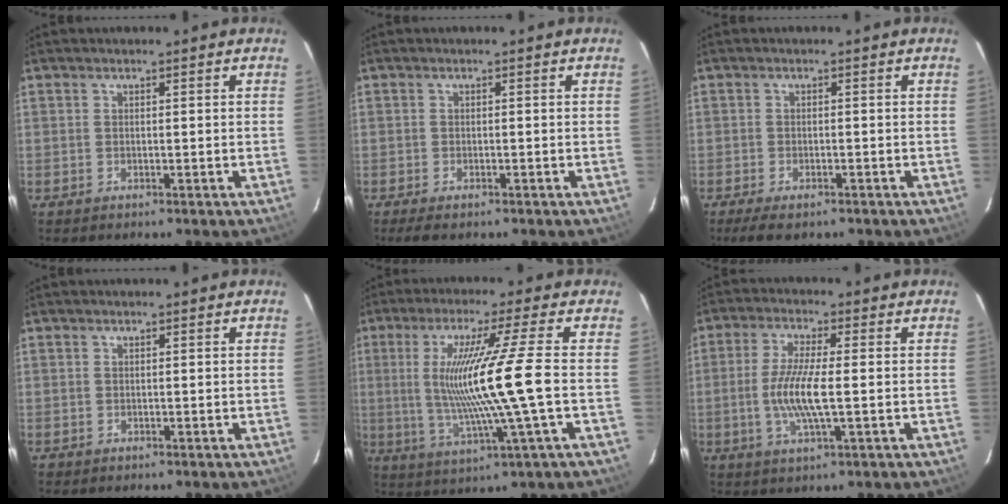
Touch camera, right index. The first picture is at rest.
{"total": 3.2, "force": [-2.4, 1.1, 1.8], "torque": [-0.043, -0.012, -0.041]}
{"total": 5.2, "force": [-3.8, 1.8, 3.0], "torque": [-0.073, -0.020, -0.063]}
{"total": 0.5, "force": [-0.2, 0.5, -0.1], "torque": [0.002, 0.002, -0.001]}
{"total": 14.6, "force": [-0.2, -1.8, 14.5], "torque": [-0.254, -0.019, 0.009]}
{"total": 8.7, "force": [-1.2, 1.4, 8.5], "torque": [-0.172, -0.005, -0.026]}